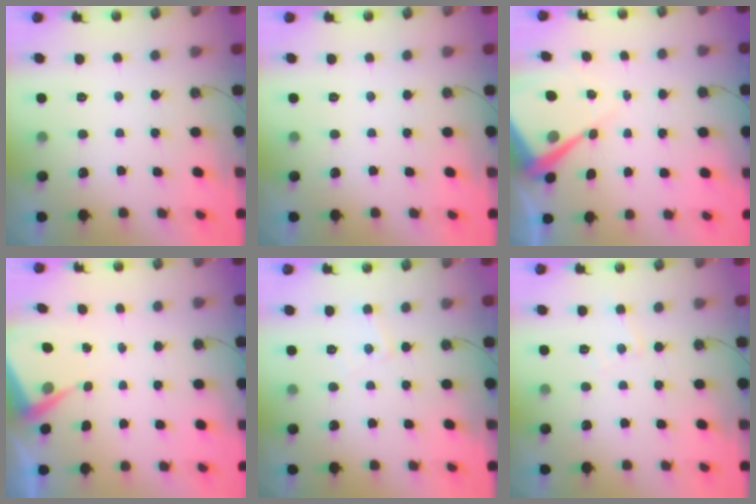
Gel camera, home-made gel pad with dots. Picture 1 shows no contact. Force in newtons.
{"total": 0.0}
{"total": 7.2, "press": 7.2, "slide": 0.6}
{"total": 5.7, "press": 5.7, "slide": 0.7}
{"total": 5.2, "press": 5.2, "slide": 0.4}
{"total": 5.4, "press": 5.3, "slide": 0.6}